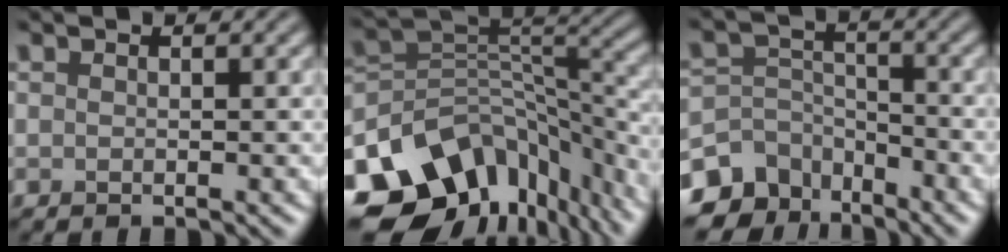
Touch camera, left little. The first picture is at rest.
{"total": 14.2, "force": [-8.7, 9.1, 6.6], "torque": [-0.146, -0.001, -0.127]}
{"total": 8.2, "force": [-6.2, 4.9, 2.2], "torque": [-0.027, -0.002, -0.110]}